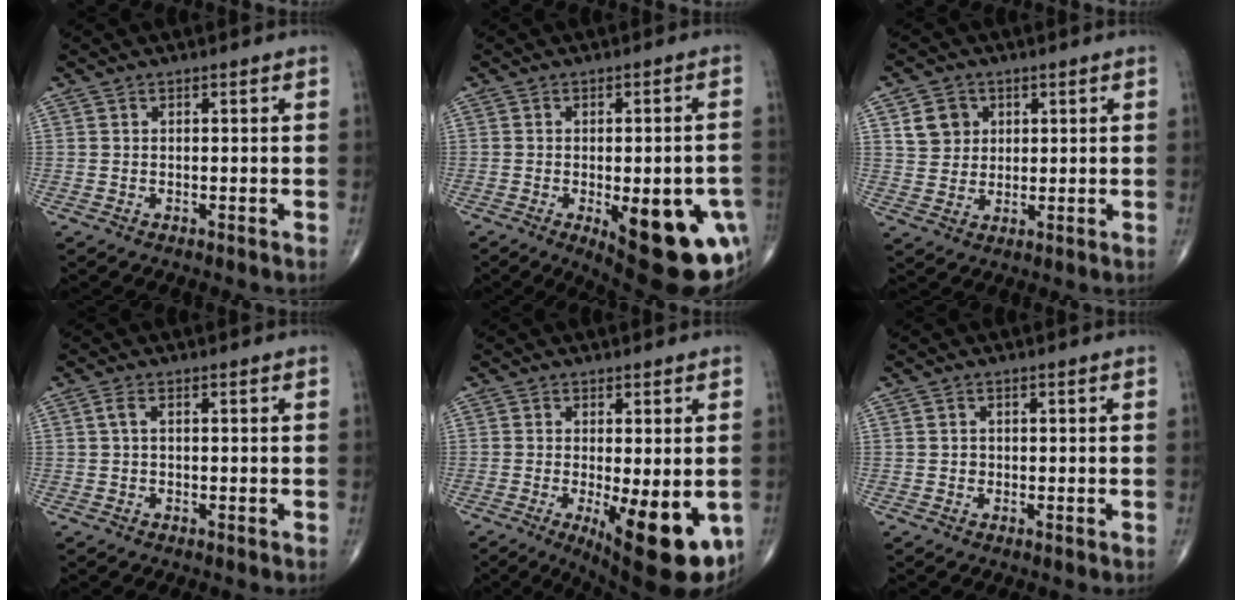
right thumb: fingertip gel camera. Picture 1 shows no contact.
{"total": 21.6, "force": [-7.2, 8.2, 18.6], "torque": [-0.167, -0.001, -0.071]}
{"total": 5.9, "force": [2.2, 5.1, 2.0], "torque": [-0.011, -0.009, 0.040]}
{"total": 1.4, "force": [0.2, 0.7, 1.3], "torque": [-0.032, 0.004, 0.000]}
{"total": 15.0, "force": [-4.4, 5.1, 13.4], "torque": [-0.152, -0.022, -0.047]}
{"total": 0.8, "force": [-0.1, 0.7, 0.3], "torque": [-0.001, 0.001, -0.003]}